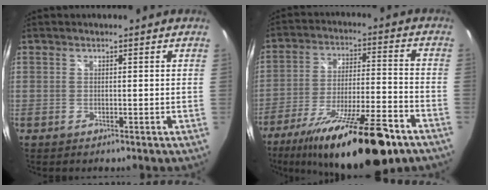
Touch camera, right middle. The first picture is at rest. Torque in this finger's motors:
{"motor_torque": [1.11, -1.04, 0.52, 0.21]}